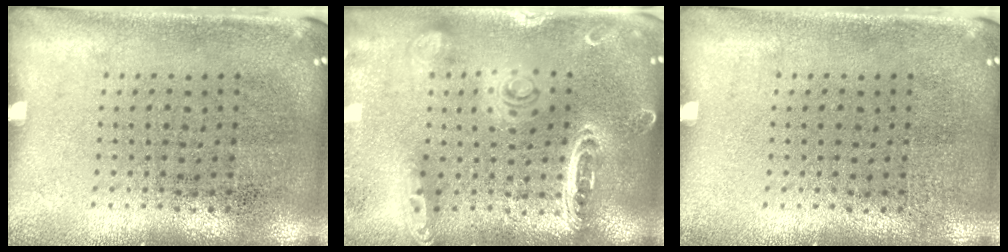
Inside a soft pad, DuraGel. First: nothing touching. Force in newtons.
{"total": 1.5, "press": 1.5, "slide": 0.1}
{"total": 0.0}